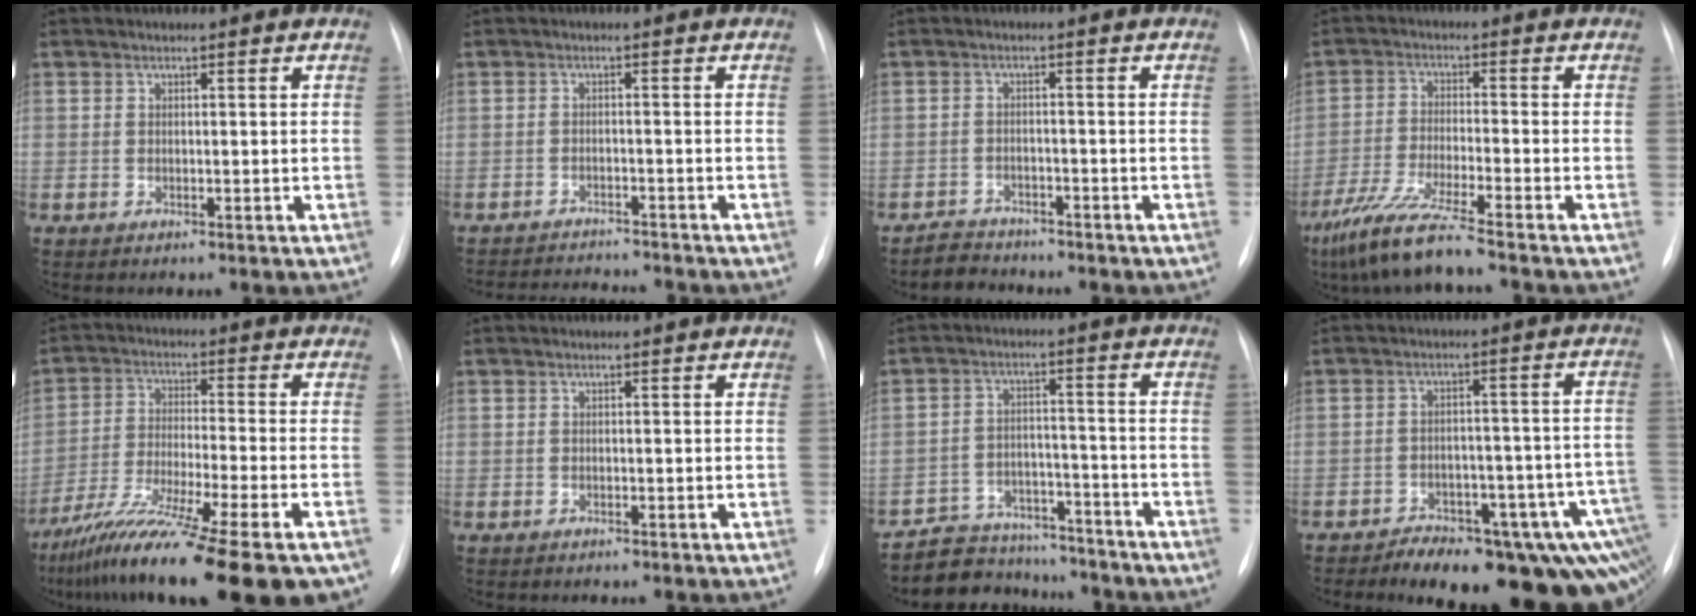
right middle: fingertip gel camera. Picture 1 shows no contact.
{"total": 8.7, "force": [-8.5, 0.6, 2.1], "torque": [-0.034, -0.006, -0.120]}
{"total": 3.7, "force": [-3.3, 1.6, -0.3], "torque": [-0.004, -0.004, -0.054]}
{"total": 10.4, "force": [-8.1, -1.4, 6.5], "torque": [-0.125, -0.047, -0.145]}
{"total": 19.9, "force": [-14.5, 0.8, 13.6], "torque": [-0.207, -0.052, -0.239]}
{"total": 0.0}
{"total": 12.3, "force": [-11.1, 4.9, 1.8], "torque": [-0.025, 0.030, -0.161]}
{"total": 19.3, "force": [-12.4, 6.4, 13.4], "torque": [-0.091, 0.031, -0.147]}